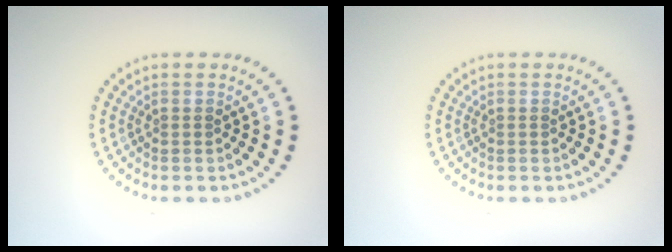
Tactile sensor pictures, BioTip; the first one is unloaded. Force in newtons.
{"total": 0.0}